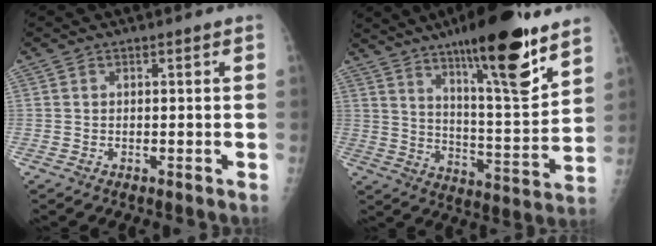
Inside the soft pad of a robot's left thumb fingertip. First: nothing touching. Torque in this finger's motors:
{"motor_torque": [1.15, -0.17, 1.68, -1.08, 0.48]}